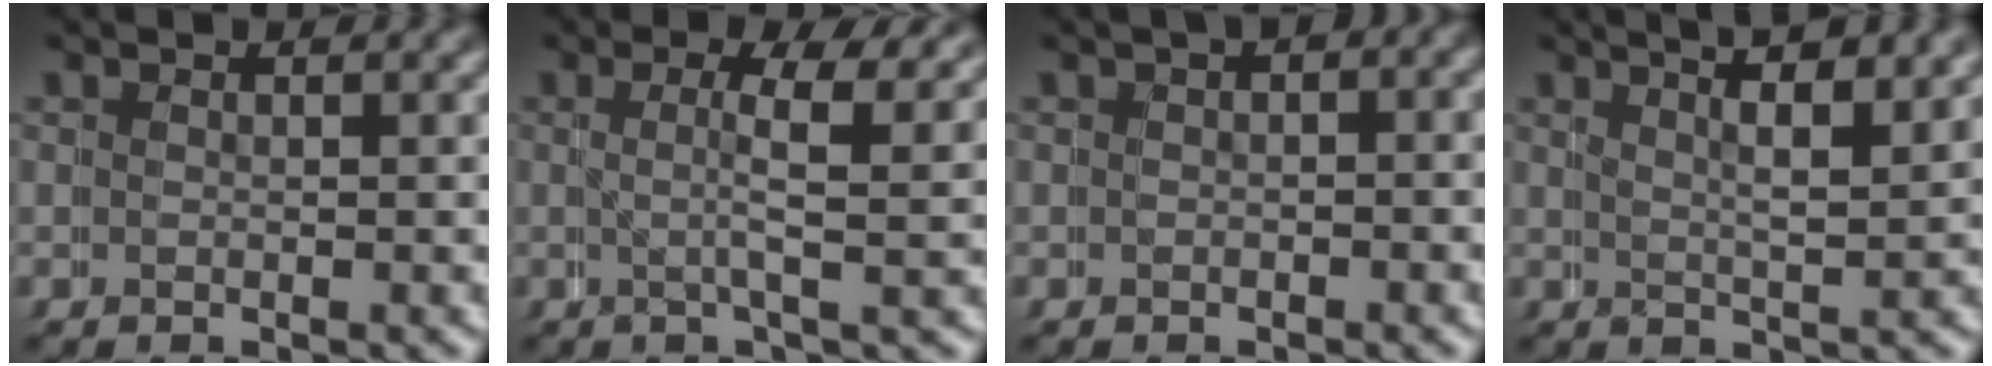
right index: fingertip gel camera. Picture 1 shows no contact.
{"total": 3.2, "force": [1.9, 0.0, 2.6], "torque": [-0.052, -0.001, 0.021]}
{"total": 1.3, "force": [-0.2, 1.1, 0.6], "torque": [-0.002, 0.009, -0.012]}
{"total": 5.3, "force": [3.8, 1.3, 3.4], "torque": [-0.047, 0.015, 0.050]}